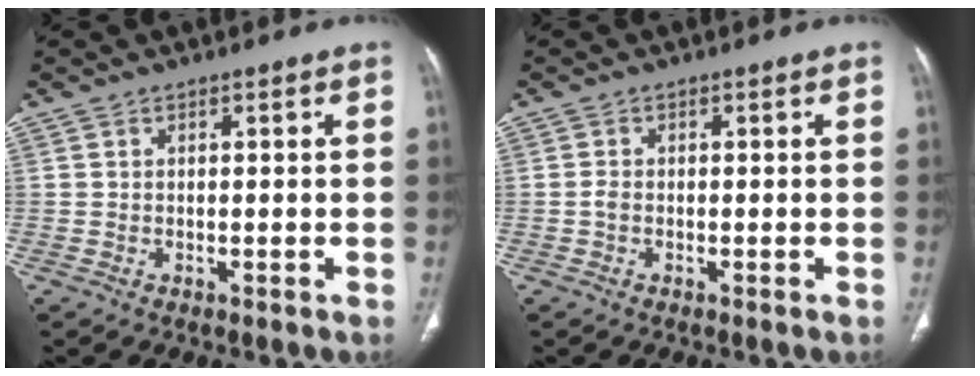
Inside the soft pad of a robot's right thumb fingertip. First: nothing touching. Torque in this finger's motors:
{"motor_torque": [0.16, 0.22, 0.13, -0.62, 0.08]}